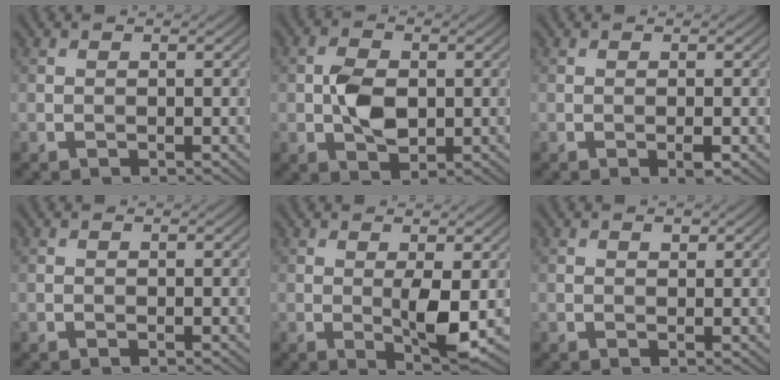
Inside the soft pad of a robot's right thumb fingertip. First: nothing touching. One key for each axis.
{"total": 4.9, "fx": -0.3, "fy": 3.1, "fz": 3.8, "tx": -0.078, "ty": 0.000, "tz": -0.005}
{"total": 1.1, "fx": -0.4, "fy": 0.2, "fz": 1.0, "tx": -0.019, "ty": -0.002, "tz": -0.008}
{"total": 0.0}
{"total": 4.2, "fx": 0.1, "fy": 0.8, "fz": 4.2, "tx": -0.083, "ty": -0.008, "tz": 0.006}
{"total": 0.8, "fx": 0.5, "fy": 0.4, "fz": 0.4, "tx": -0.007, "ty": -0.001, "tz": 0.008}